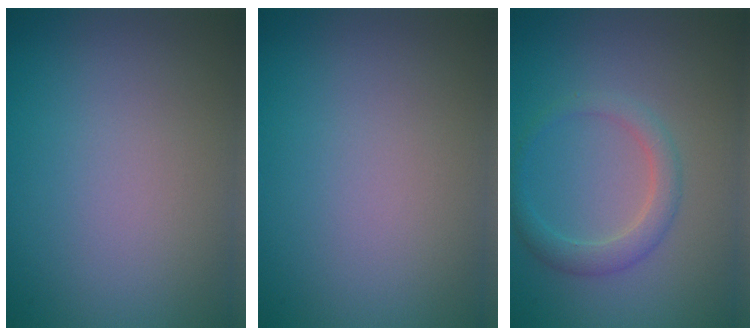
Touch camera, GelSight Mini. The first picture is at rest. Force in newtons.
{"total": 0.0}
{"total": 2.4, "press": 2.4, "slide": 0.1}